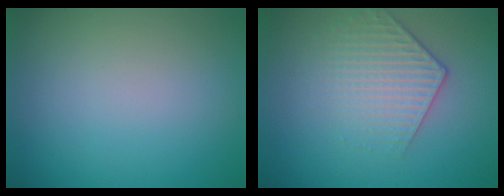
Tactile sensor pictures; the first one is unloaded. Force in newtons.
{"total": 3.1, "press": 2.8, "slide": 1.4}